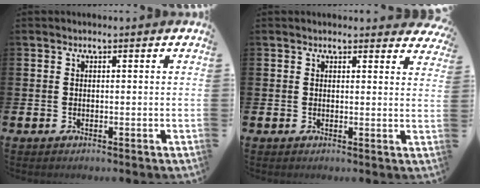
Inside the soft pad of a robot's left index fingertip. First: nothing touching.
{"total": 1.7, "force": [1.7, 0.4, 0.0], "torque": [0.005, -0.006, 0.029]}